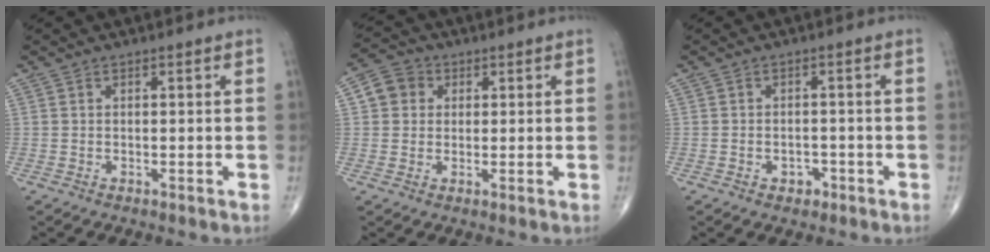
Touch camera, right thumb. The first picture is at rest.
{"total": 5.4, "force": [1.2, 4.9, 1.9], "torque": [-0.014, 0.006, 0.012]}
{"total": 2.5, "force": [-1.2, 1.8, 1.1], "torque": [-0.003, 0.008, -0.014]}